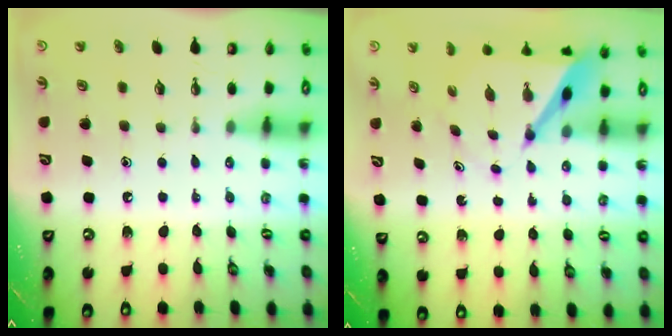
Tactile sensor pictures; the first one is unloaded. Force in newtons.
{"total": 6.0, "press": 5.9, "slide": 0.6}